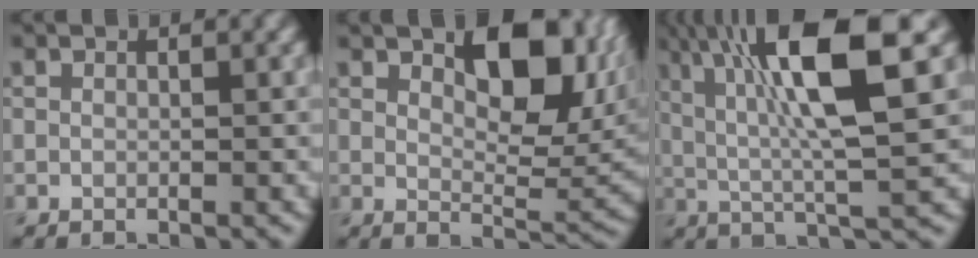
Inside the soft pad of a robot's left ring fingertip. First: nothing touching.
{"total": 8.8, "force": [3.5, 4.0, 7.0], "torque": [-0.099, -0.006, 0.057]}
{"total": 10.5, "force": [3.1, 2.0, 9.8], "torque": [-0.164, 0.006, 0.052]}